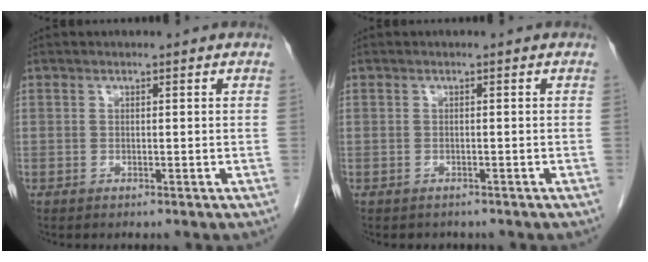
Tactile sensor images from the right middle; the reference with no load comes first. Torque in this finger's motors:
{"motor_torque": [0.07, -0.08, 0.00, 0.00]}